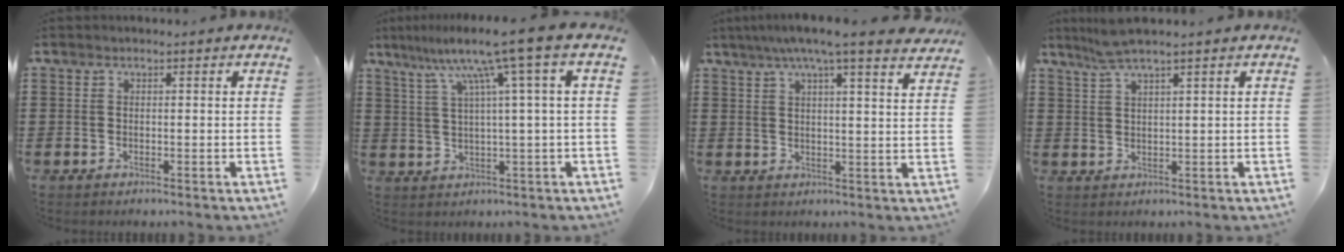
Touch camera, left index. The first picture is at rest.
{"total": 9.2, "force": [4.6, -1.3, 7.9], "torque": [-0.164, -0.014, 0.068]}
{"total": 6.5, "force": [5.2, -0.2, 3.9], "torque": [-0.092, -0.013, 0.088]}
{"total": 3.8, "force": [2.8, -0.1, 2.6], "torque": [-0.057, 0.001, 0.050]}